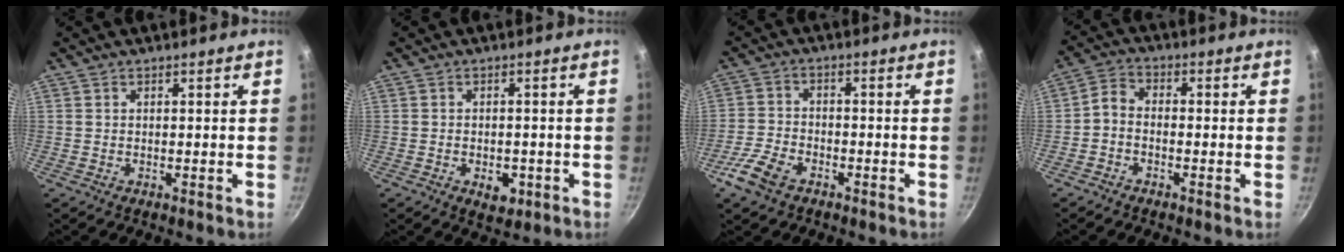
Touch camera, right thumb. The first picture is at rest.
{"total": 4.4, "force": [-1.6, 2.8, 3.0], "torque": [-0.028, 0.007, -0.015]}
{"total": 7.0, "force": [-4.1, 4.0, 4.1], "torque": [-0.085, 0.025, -0.086]}
{"total": 3.6, "force": [-1.6, 2.4, 2.2], "torque": [-0.049, 0.029, -0.043]}